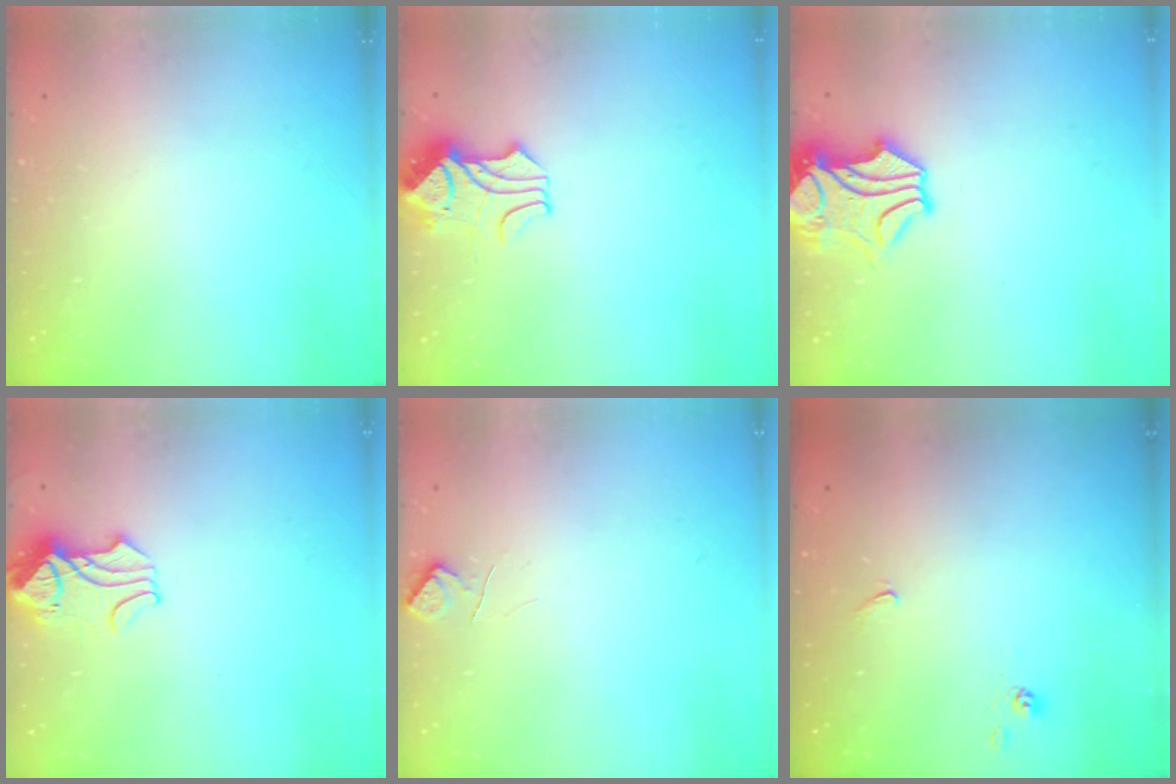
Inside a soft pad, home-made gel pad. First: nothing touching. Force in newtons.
{"total": 1.9, "press": 1.5, "slide": 1.1}
{"total": 2.4, "press": 2.1, "slide": 1.2}
{"total": 1.2, "press": 0.6, "slide": 1.0}
{"total": 1.0, "press": 0.7, "slide": 0.6}
{"total": 3.0, "press": 3.0, "slide": 0.4}